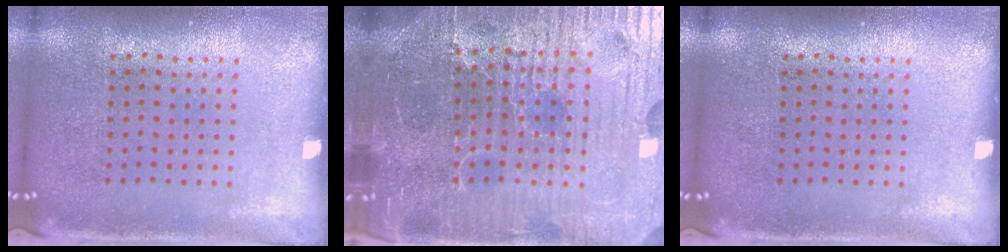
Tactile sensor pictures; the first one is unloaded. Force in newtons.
{"total": 6.8, "press": 6.2, "slide": 2.8}
{"total": 0.0}